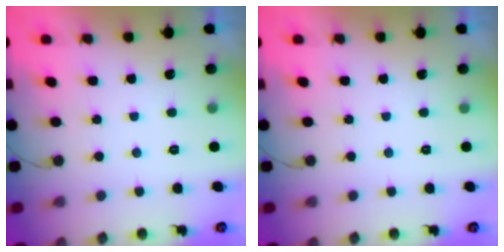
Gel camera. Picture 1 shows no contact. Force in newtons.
{"total": 0.0}